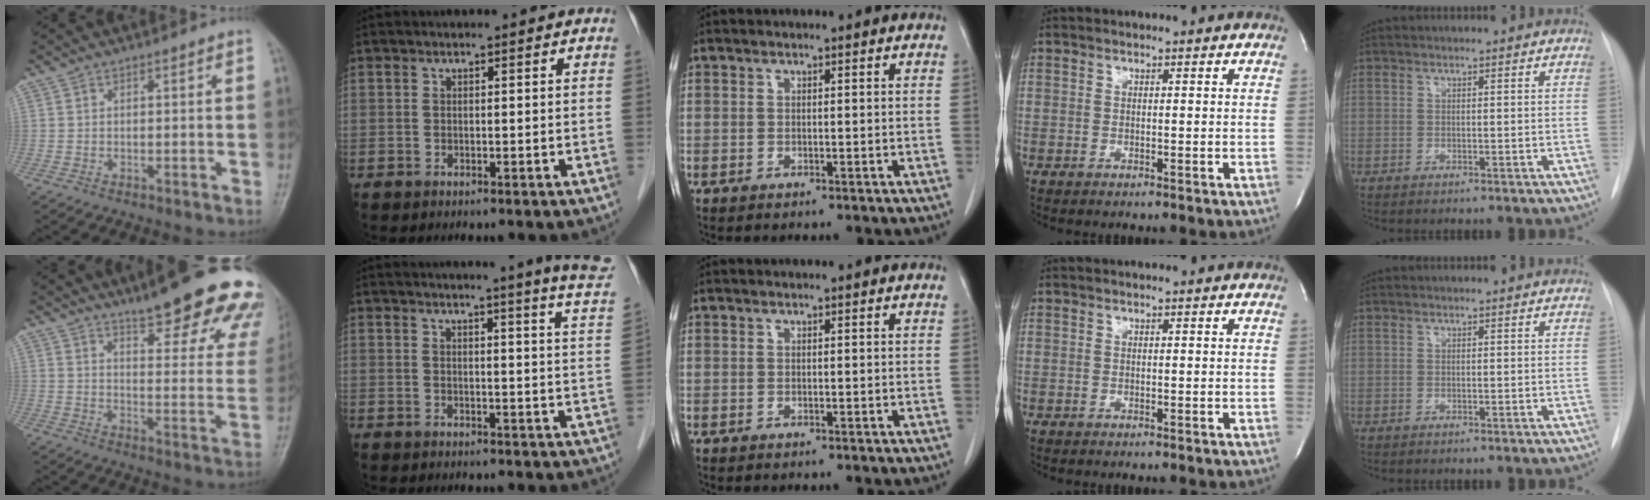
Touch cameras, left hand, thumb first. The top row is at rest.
{"thumb": {"total": 23.7, "force": [17.8, 5.4, 14.7], "torque": [-0.153, -0.086, 0.218]}, "index": {"total": 12.4, "force": [10.9, -1.3, 5.9], "torque": [-0.070, -0.057, 0.099]}}